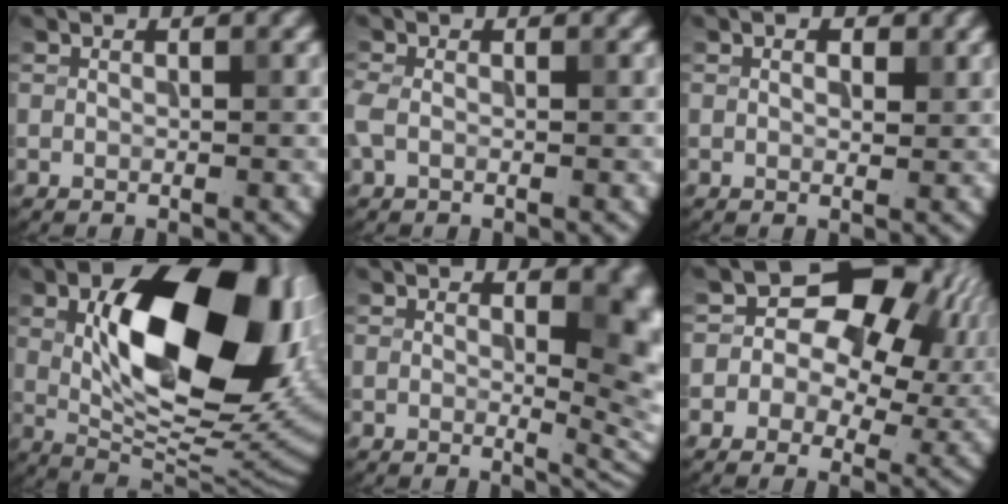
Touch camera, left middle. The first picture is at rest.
{"total": 1.6, "force": [-0.4, 1.0, 1.2], "torque": [-0.034, 0.000, -0.012]}
{"total": 1.0, "force": [0.4, 0.6, 0.7], "torque": [-0.009, -0.002, 0.007]}
{"total": 16.6, "force": [2.9, 8.4, 14.0], "torque": [-0.189, 0.001, 0.046]}
{"total": 7.6, "force": [1.4, 3.4, 6.6], "torque": [-0.045, -0.008, 0.020]}
{"total": 12.7, "force": [3.0, 9.1, 8.3], "torque": [-0.096, 0.026, 0.028]}